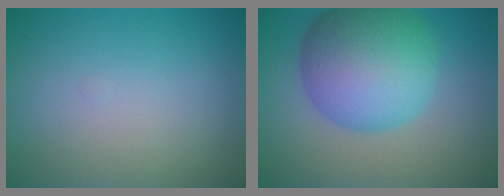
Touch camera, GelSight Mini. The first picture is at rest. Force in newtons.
{"total": 10.5, "press": 10.5, "slide": 0.2}